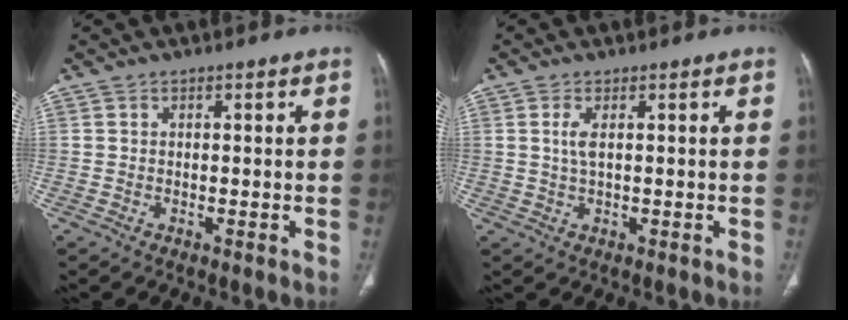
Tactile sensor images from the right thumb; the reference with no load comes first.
{"total": 2.6, "force": [0.7, 0.9, 2.3], "torque": [-0.059, 0.001, 0.020]}